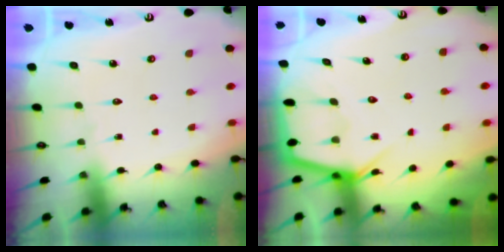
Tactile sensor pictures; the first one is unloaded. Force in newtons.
{"total": 4.5, "press": 4.5, "slide": 0.4}